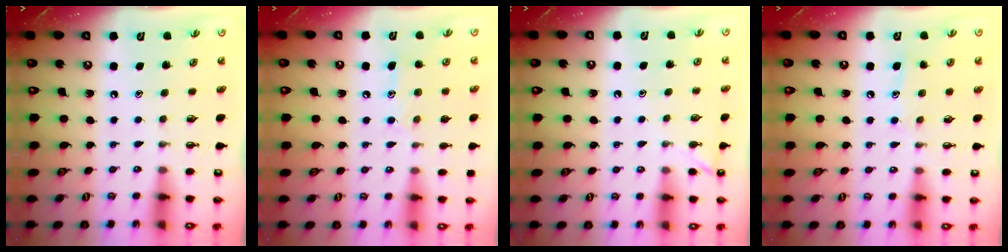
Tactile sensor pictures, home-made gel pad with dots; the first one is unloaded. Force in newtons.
{"total": 9.0, "press": 9.0, "slide": 0.6}
{"total": 2.2, "press": 2.2, "slide": 0.3}
{"total": 7.0, "press": 7.0, "slide": 0.1}